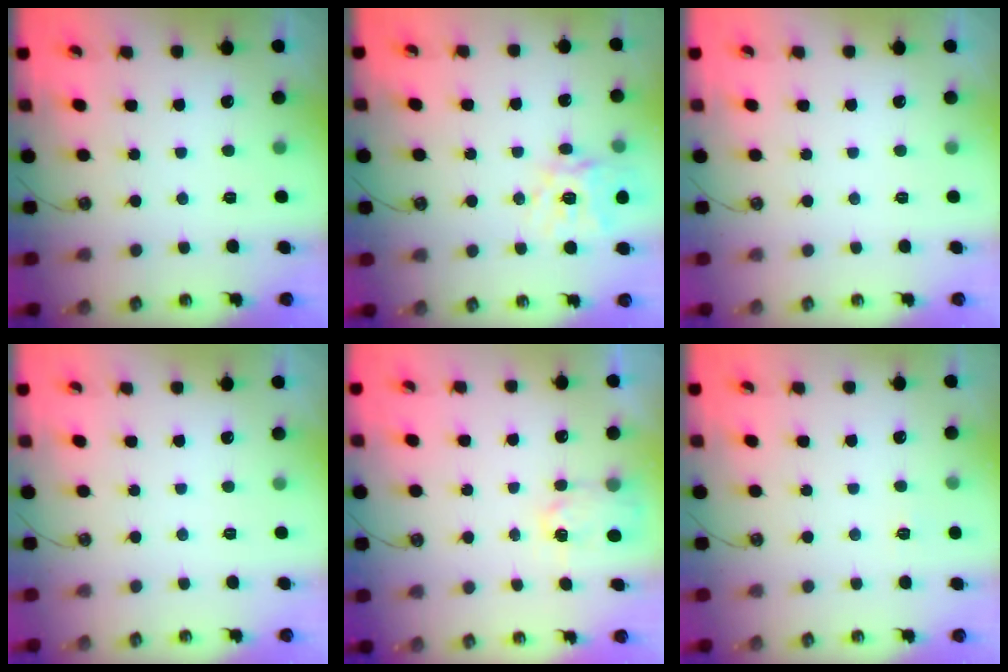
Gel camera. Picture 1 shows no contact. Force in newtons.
{"total": 15.8, "press": 15.7, "slide": 1.9}
{"total": 0.0}
{"total": 0.0}
{"total": 3.3, "press": 3.3, "slide": 0.3}
{"total": 3.4, "press": 3.4, "slide": 0.4}